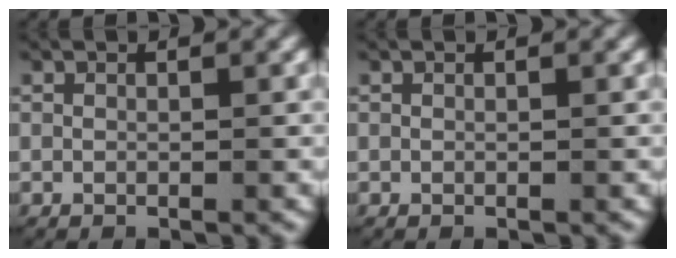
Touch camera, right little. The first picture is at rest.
{"total": 0.0}